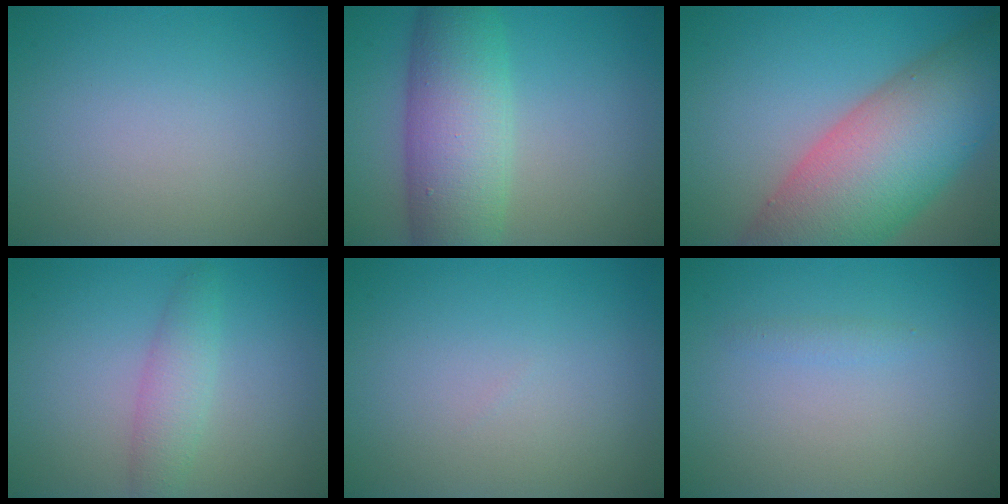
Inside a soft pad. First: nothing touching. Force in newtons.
{"total": 8.4, "press": 8.4, "slide": 0.2}
{"total": 13.6, "press": 13.6, "slide": 0.7}
{"total": 2.5, "press": 2.5, "slide": 0.1}
{"total": 0.0}
{"total": 0.7, "press": 0.7, "slide": 0.0}